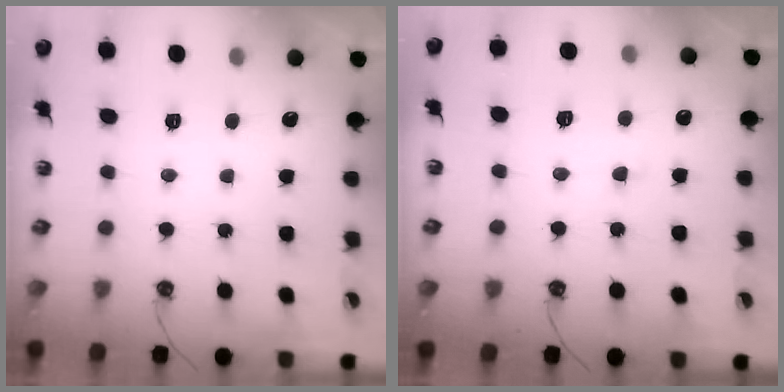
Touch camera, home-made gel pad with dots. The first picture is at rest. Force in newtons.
{"total": 0.8, "press": 0.2, "slide": 0.8}